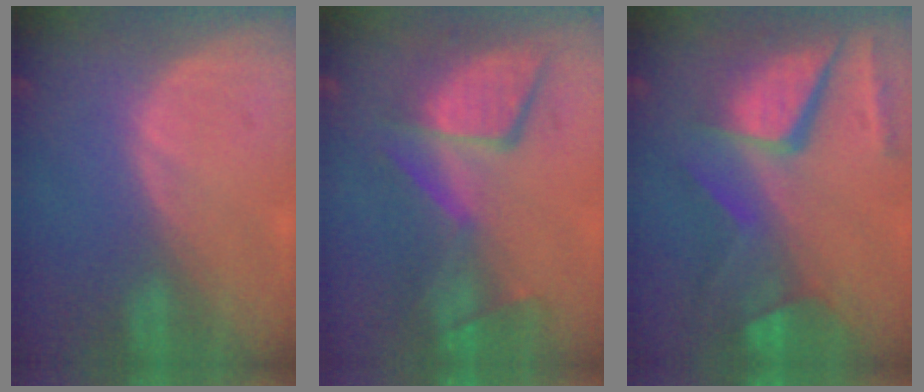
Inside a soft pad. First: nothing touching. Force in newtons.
{"total": 10.2, "press": 9.8, "slide": 2.9}
{"total": 12.0, "press": 9.9, "slide": 6.8}